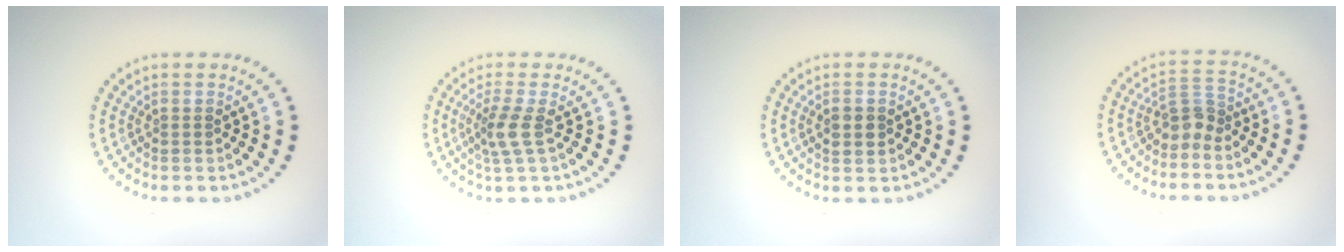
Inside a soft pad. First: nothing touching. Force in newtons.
{"total": 2.4, "press": 1.8, "slide": 1.6}
{"total": 1.2, "press": 1.2, "slide": 0.1}
{"total": 2.4, "press": 1.7, "slide": 1.7}